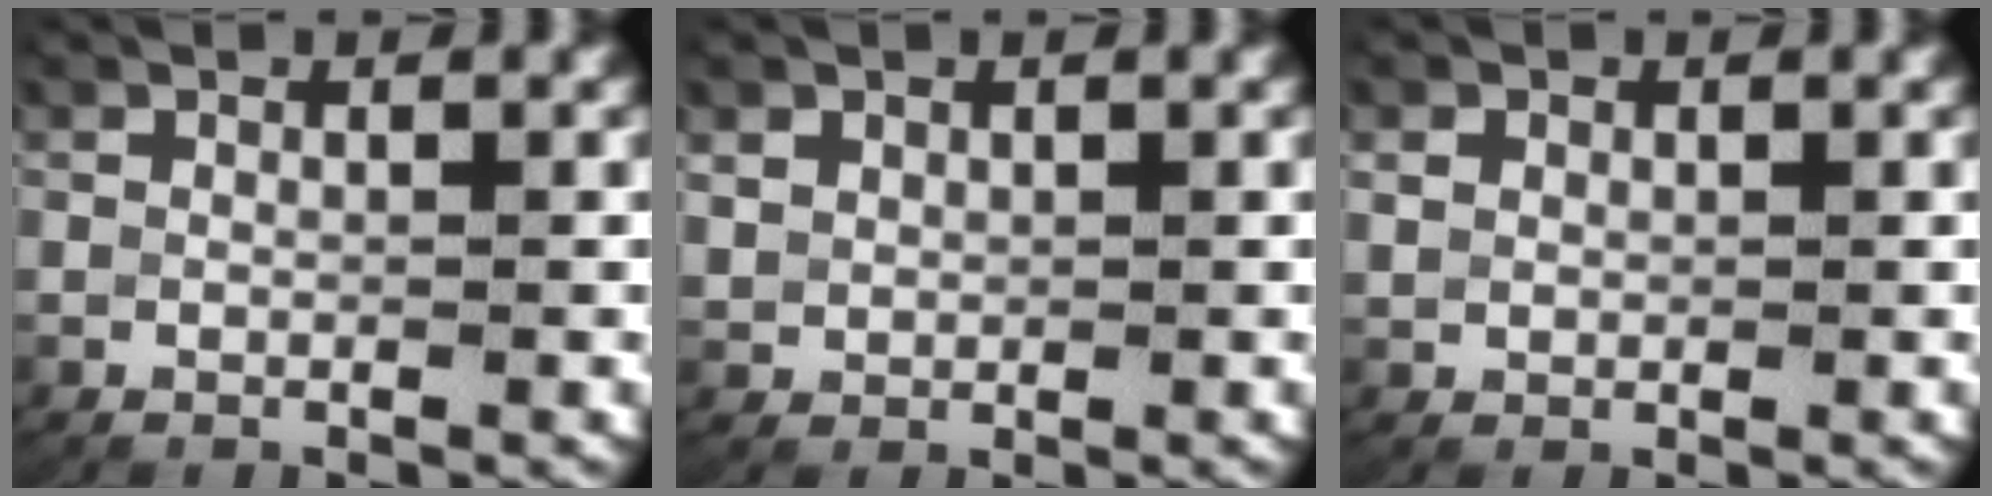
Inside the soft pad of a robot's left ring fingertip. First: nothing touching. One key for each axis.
{"total": 1.8, "fx": 0.8, "fy": 1.5, "fz": 0.7, "tx": -0.025, "ty": -0.007, "tz": 0.025}
{"total": 1.3, "fx": 0.4, "fy": 1.1, "fz": 0.6, "tx": -0.016, "ty": -0.004, "tz": 0.015}